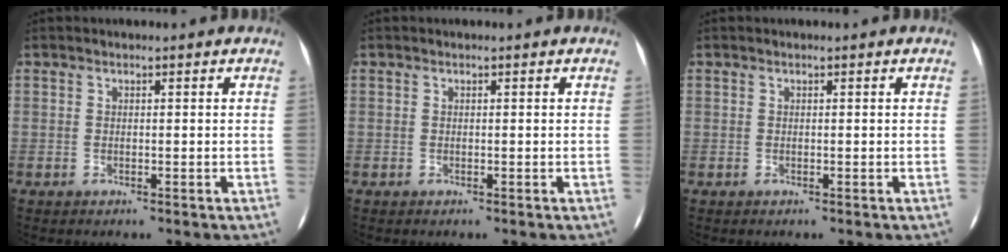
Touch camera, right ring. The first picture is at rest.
{"total": 0.0}
{"total": 0.0}